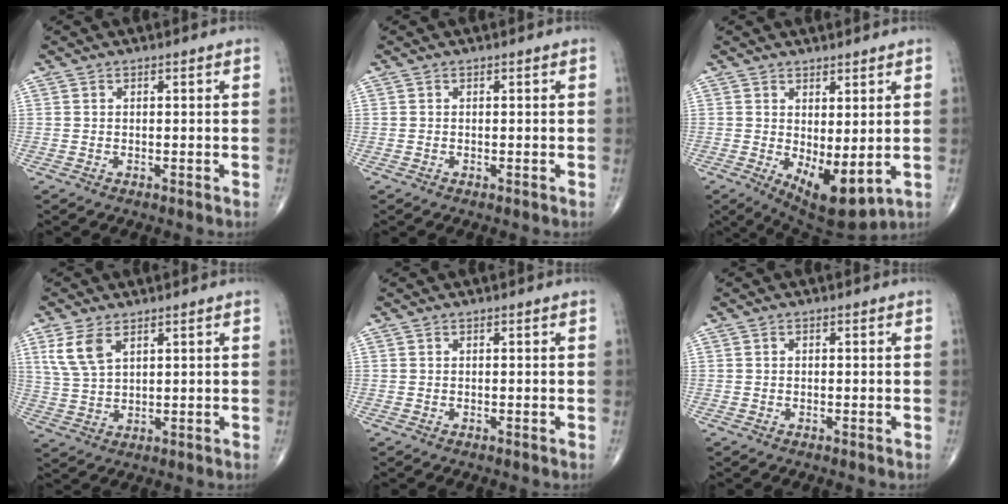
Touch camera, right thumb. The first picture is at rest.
{"total": 0.0}
{"total": 9.1, "force": [-0.7, 3.9, 8.2], "torque": [-0.120, -0.018, 0.008]}
{"total": 6.5, "force": [3.2, 3.3, 4.6], "torque": [-0.096, -0.006, 0.074]}
{"total": 0.0}
{"total": 0.5, "force": [0.0, 0.3, 0.4], "torque": [-0.010, 0.000, 0.001]}